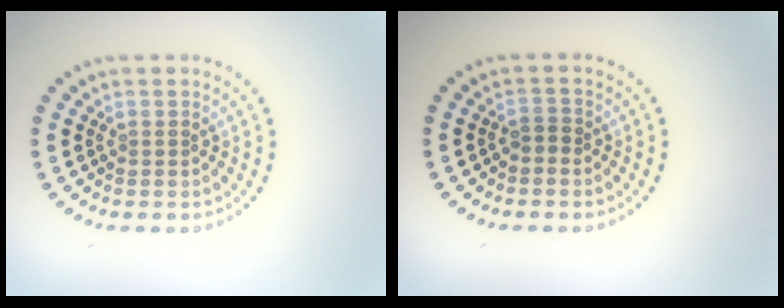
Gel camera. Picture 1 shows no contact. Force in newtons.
{"total": 0.9, "press": 0.7, "slide": 0.6}